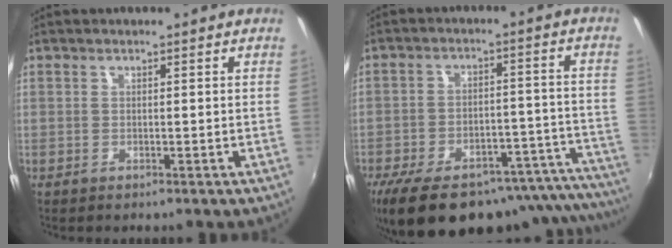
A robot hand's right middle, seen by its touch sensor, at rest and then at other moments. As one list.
[{"total": 28.5, "force": [-23.2, 9.7, 13.5], "torque": [-0.212, -0.007, -0.299]}]